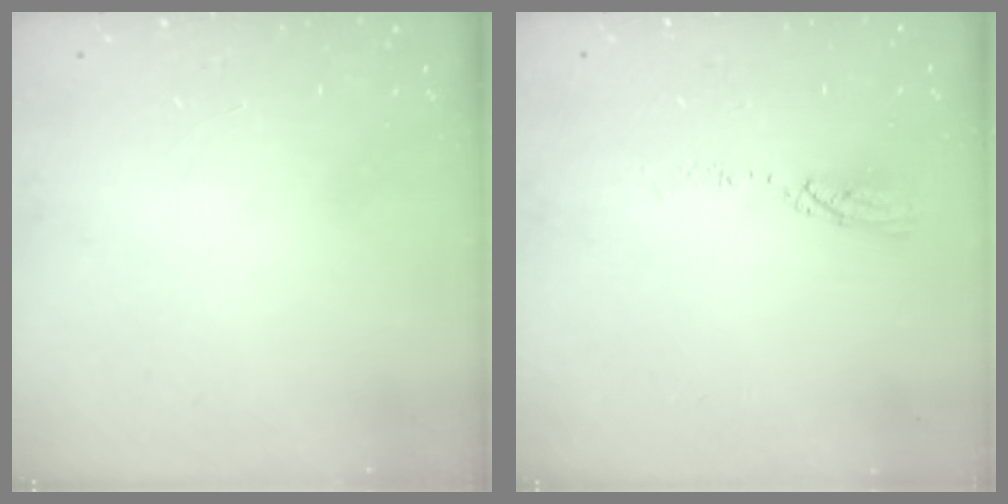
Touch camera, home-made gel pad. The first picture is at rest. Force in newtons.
{"total": 3.7, "press": 3.7, "slide": 0.2}